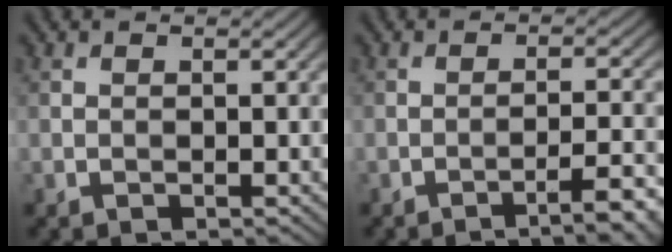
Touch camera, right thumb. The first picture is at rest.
{"total": 5.8, "force": [-3.7, 0.7, 4.4], "torque": [-0.058, 0.017, -0.063]}